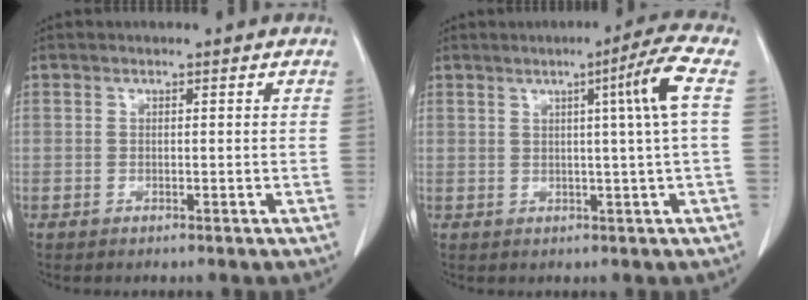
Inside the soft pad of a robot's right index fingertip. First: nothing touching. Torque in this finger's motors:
{"motor_torque": [0.21, 0.12, 0.11, 0.03]}